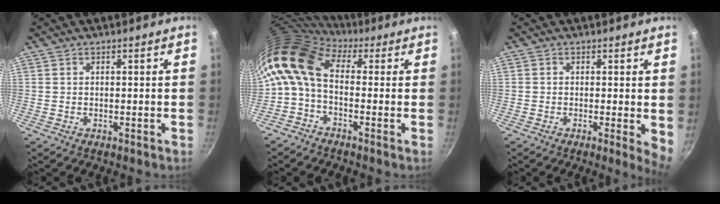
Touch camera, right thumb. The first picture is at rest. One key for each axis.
{"total": 10.1, "fx": 0.3, "fy": 6.3, "fz": 7.8, "tx": -0.152, "ty": 0.028, "tz": -0.018}
{"total": 4.0, "fx": -0.1, "fy": 1.0, "fz": 3.8, "tx": -0.047, "ty": -0.009, "tz": -0.004}